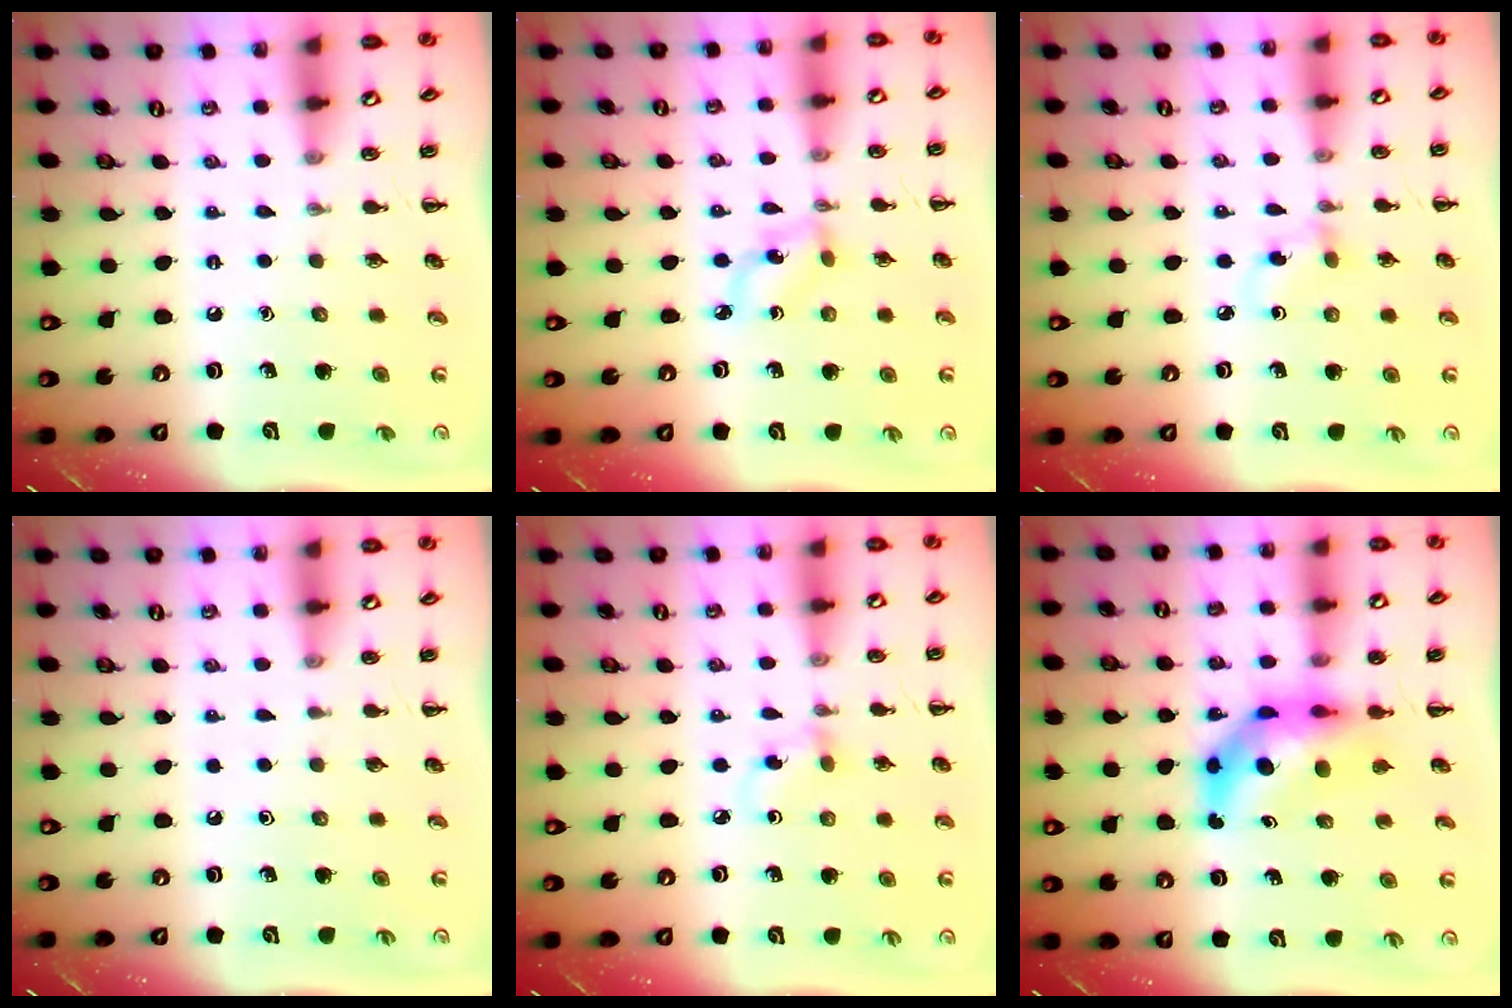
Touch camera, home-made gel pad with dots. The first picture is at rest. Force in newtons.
{"total": 2.8, "press": 2.7, "slide": 0.8}
{"total": 4.1, "press": 3.9, "slide": 1.3}
{"total": 0.0}
{"total": 4.1, "press": 3.9, "slide": 1.3}
{"total": 7.5, "press": 7.1, "slide": 2.3}